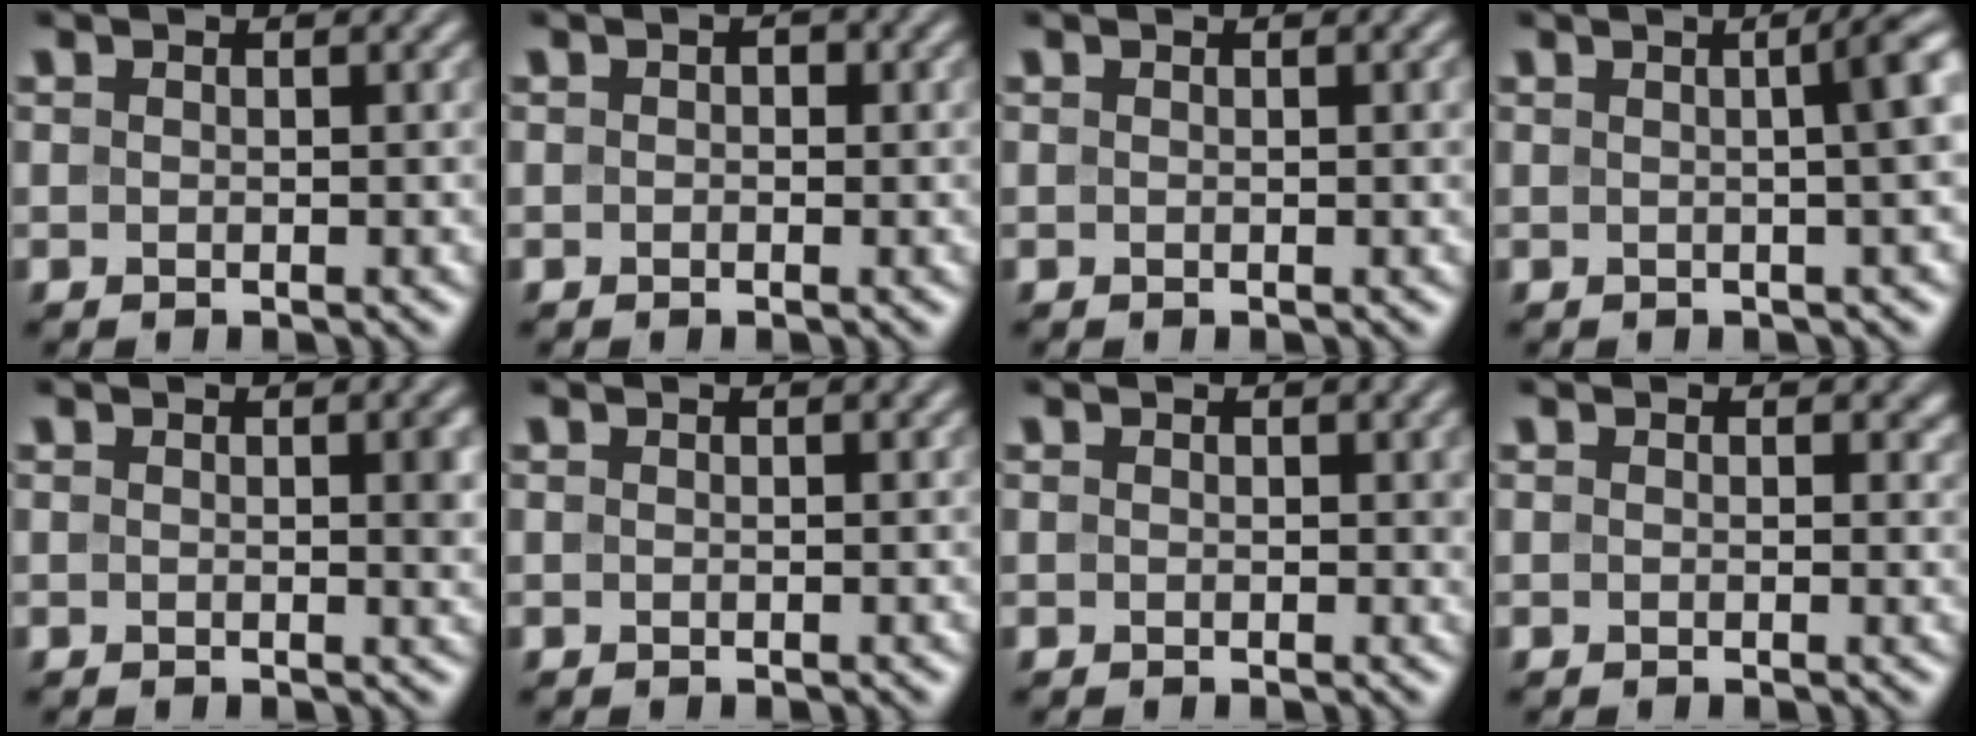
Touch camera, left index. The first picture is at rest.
{"total": 0.8, "force": [0.0, 0.6, 0.6], "torque": [-0.006, -0.001, -0.002]}
{"total": 0.5, "force": [0.1, 0.0, 0.5], "torque": [-0.006, 0.003, 0.001]}
{"total": 4.9, "force": [0.5, 1.5, 4.6], "torque": [-0.030, 0.021, 0.004]}
{"total": 1.5, "force": [0.3, 0.3, 1.5], "torque": [-0.017, 0.000, 0.003]}
{"total": 0.0}
{"total": 0.7, "force": [0.3, 0.5, 0.3], "torque": [-0.001, 0.000, 0.002]}
{"total": 0.8, "force": [0.3, 0.7, 0.4], "torque": [0.000, -0.002, -0.001]}